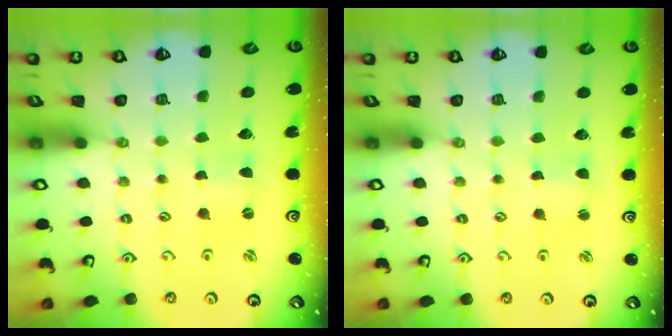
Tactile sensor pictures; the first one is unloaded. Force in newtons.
{"total": 1.7, "press": 1.7, "slide": 0.1}